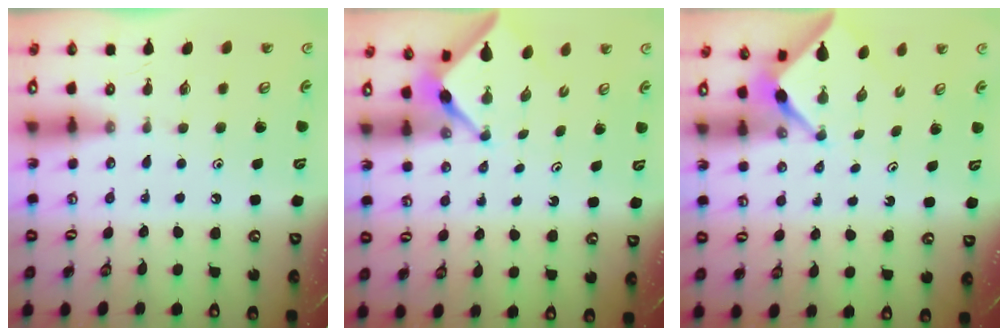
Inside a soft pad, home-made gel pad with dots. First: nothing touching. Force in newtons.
{"total": 3.1, "press": 3.1, "slide": 0.3}
{"total": 3.2, "press": 3.2, "slide": 0.3}